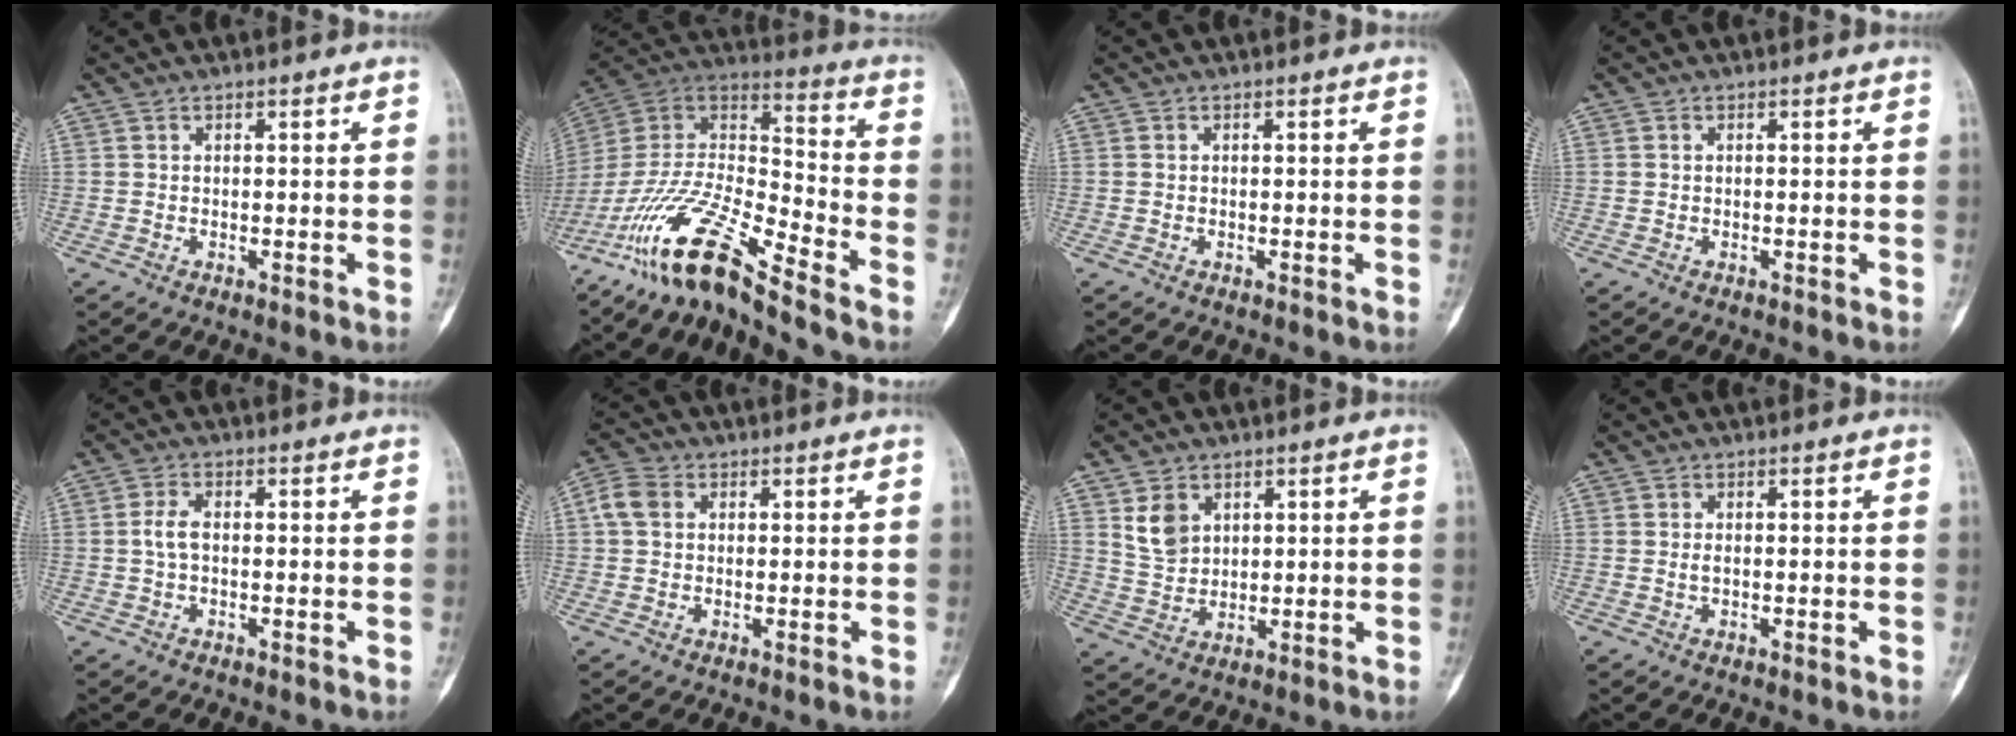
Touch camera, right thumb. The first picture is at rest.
{"total": 18.8, "force": [-14.2, 3.5, 11.9], "torque": [-0.231, 0.075, -0.270]}
{"total": 0.0}
{"total": 0.0}
{"total": 3.1, "force": [0.0, 1.9, 2.5], "torque": [-0.051, 0.006, -0.006]}
{"total": 4.6, "force": [1.0, 3.6, 2.7], "torque": [-0.055, 0.010, 0.014]}
{"total": 6.0, "force": [2.7, 4.4, 3.0], "torque": [-0.035, -0.016, 0.061]}
{"total": 0.9, "force": [0.1, 0.6, 0.7], "torque": [-0.008, 0.000, 0.002]}